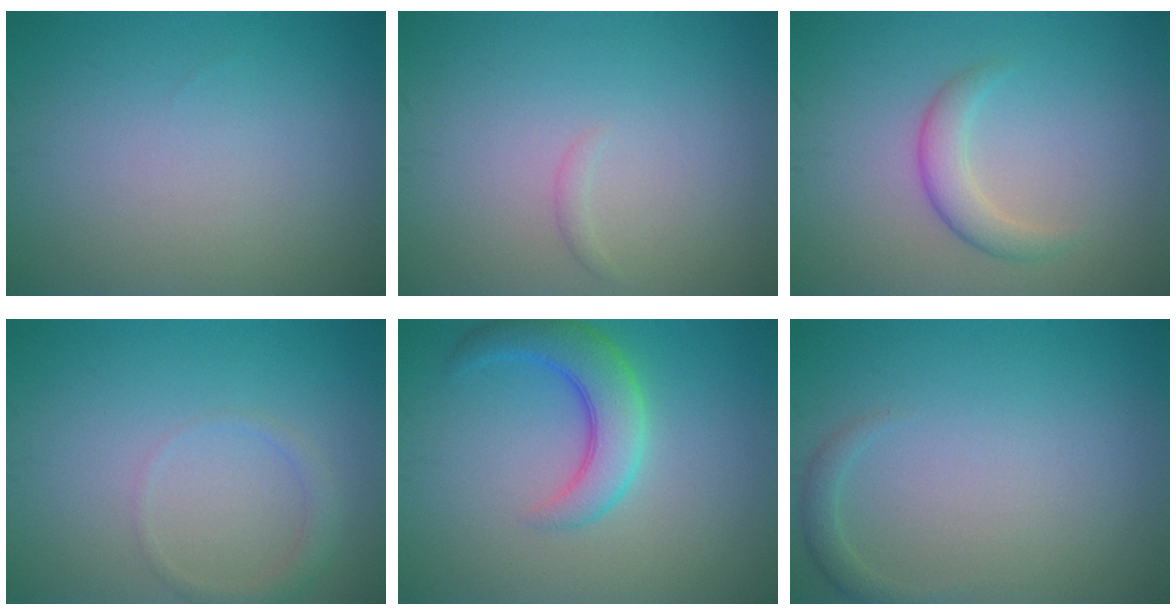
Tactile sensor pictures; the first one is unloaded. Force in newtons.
{"total": 0.6, "press": 0.6, "slide": 0.1}
{"total": 2.5, "press": 2.5, "slide": 0.0}
{"total": 1.4, "press": 1.4, "slide": 0.0}
{"total": 4.8, "press": 4.8, "slide": 0.2}
{"total": 1.2, "press": 1.1, "slide": 0.1}